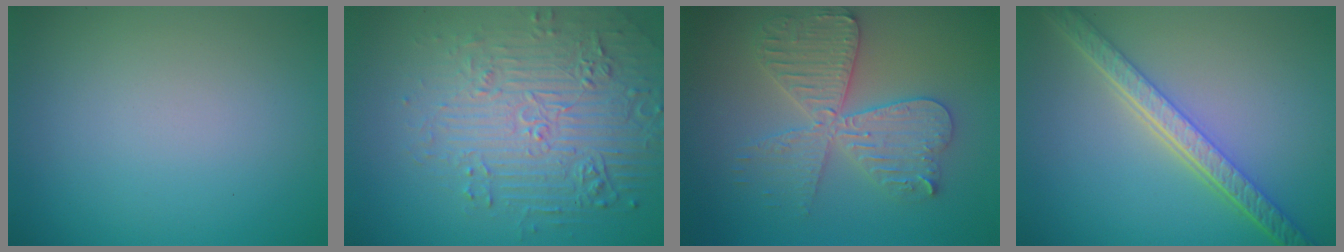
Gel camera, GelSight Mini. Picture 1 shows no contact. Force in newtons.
{"total": 6.7, "press": 5.2, "slide": 4.2}
{"total": 5.6, "press": 5.5, "slide": 0.8}
{"total": 5.6, "press": 4.3, "slide": 3.6}